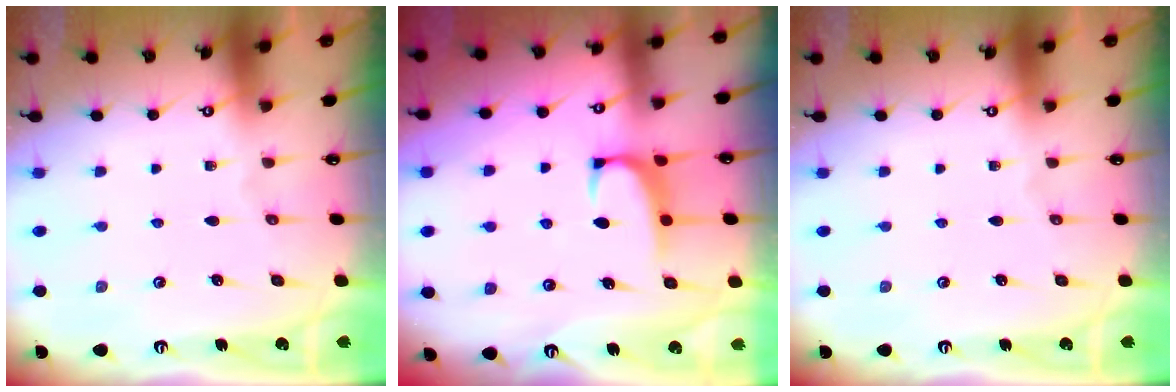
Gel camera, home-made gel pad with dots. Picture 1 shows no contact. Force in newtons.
{"total": 1.3, "press": 1.1, "slide": 0.8}
{"total": 0.0}